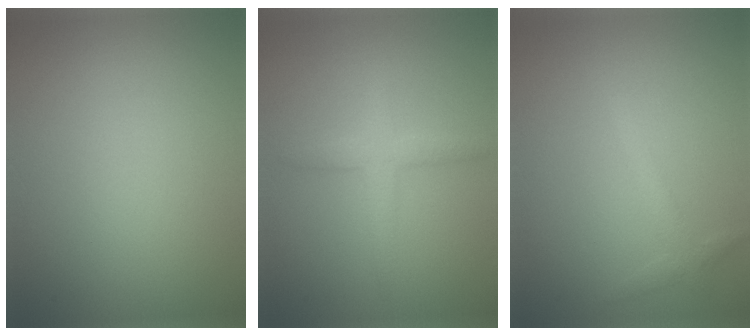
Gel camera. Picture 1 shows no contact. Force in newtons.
{"total": 2.4, "press": 2.4, "slide": 0.0}
{"total": 1.6, "press": 1.6, "slide": 0.1}